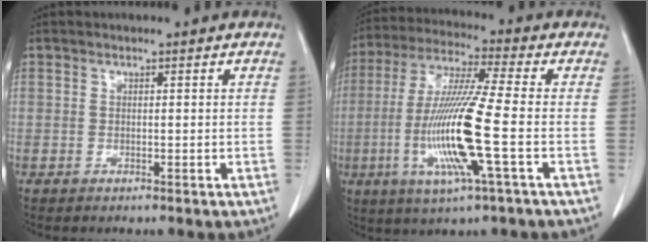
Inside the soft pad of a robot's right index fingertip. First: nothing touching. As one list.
[{"total": 14.8, "force": [-3.4, -0.2, 14.5], "torque": [-0.300, -0.014, -0.073]}]